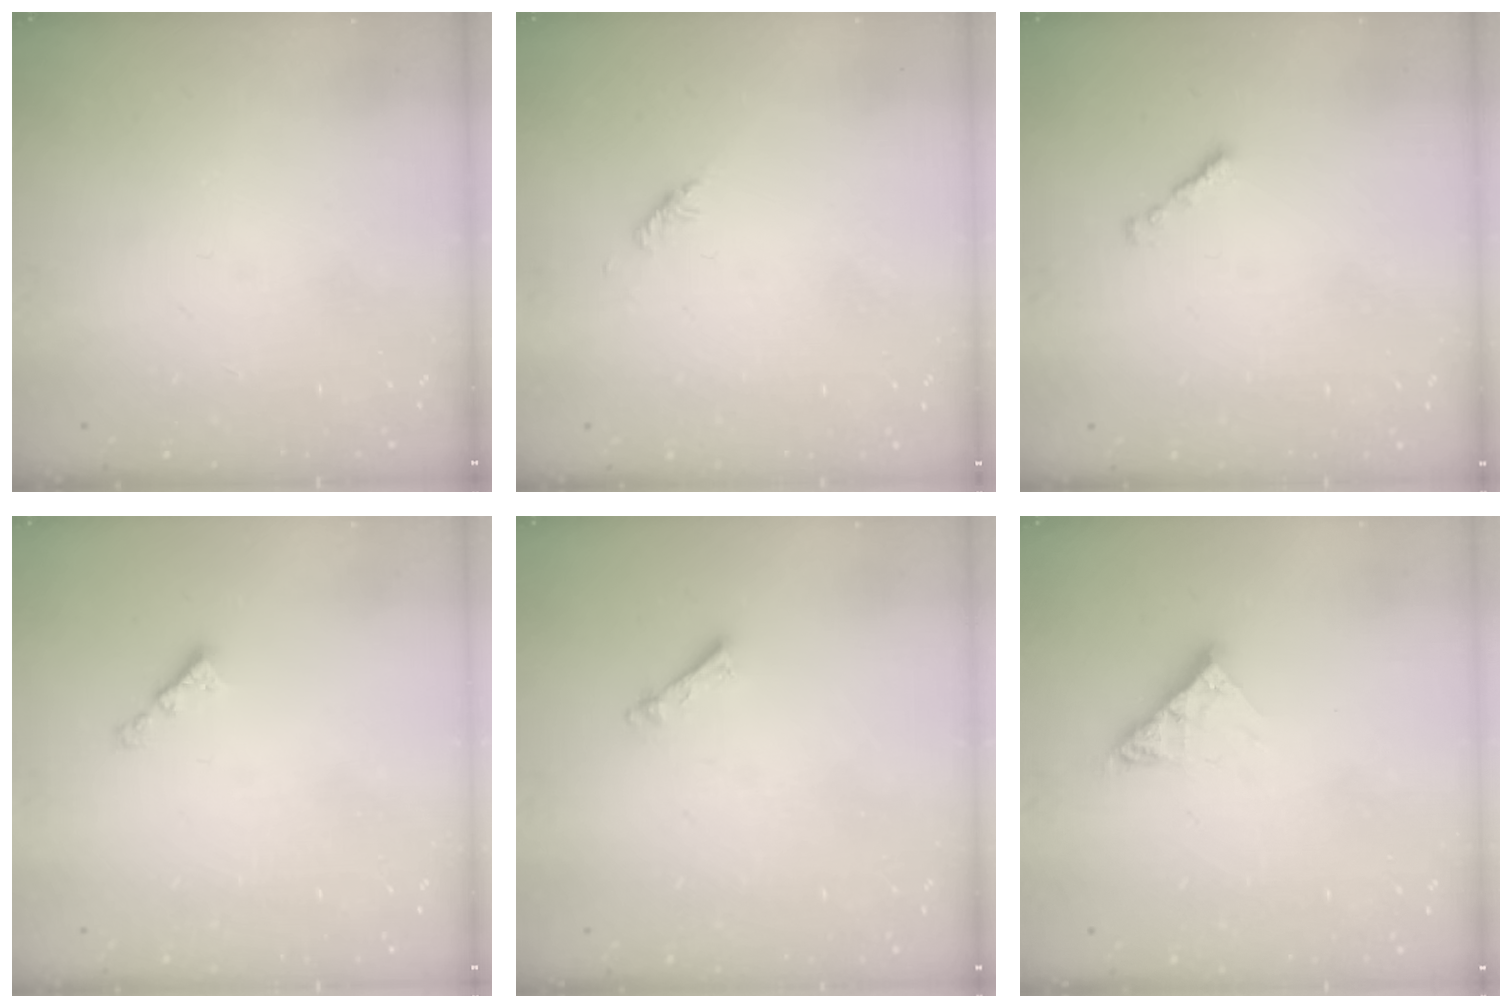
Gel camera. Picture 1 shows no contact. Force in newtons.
{"total": 2.8, "press": 2.7, "slide": 0.6}
{"total": 0.8, "press": 0.7, "slide": 0.4}
{"total": 2.3, "press": 2.3, "slide": 0.4}
{"total": 3.4, "press": 3.3, "slide": 0.2}
{"total": 7.6, "press": 7.6, "slide": 0.7}